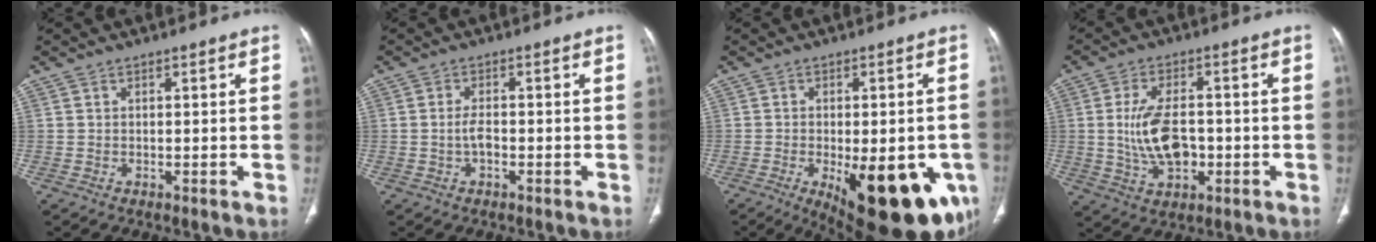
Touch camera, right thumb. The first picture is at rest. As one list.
[{"total": 2.6, "force": [-0.6, 1.2, 2.2], "torque": [-0.046, 0.006, -0.011]}, {"total": 21.7, "force": [-7.8, 9.0, 18.1], "torque": [-0.168, -0.006, -0.083]}, {"total": 10.2, "force": [-0.8, 5.9, 8.3], "torque": [-0.149, 0.006, -0.008]}]